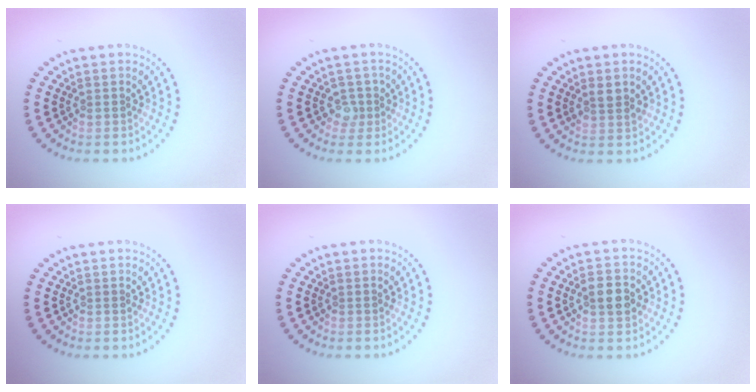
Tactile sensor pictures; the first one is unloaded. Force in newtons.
{"total": 1.6, "press": 1.4, "slide": 0.9}
{"total": 1.4, "press": 1.3, "slide": 0.5}
{"total": 0.0}
{"total": 0.0}
{"total": 2.8, "press": 2.8, "slide": 0.1}